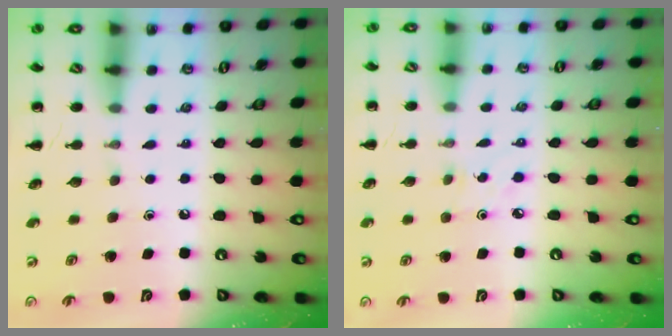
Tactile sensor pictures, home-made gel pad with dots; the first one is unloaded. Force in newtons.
{"total": 2.1, "press": 2.0, "slide": 0.7}